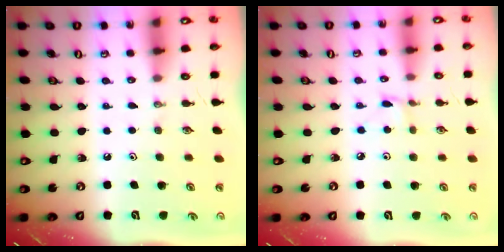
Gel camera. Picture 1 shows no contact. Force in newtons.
{"total": 1.7, "press": 1.7, "slide": 0.1}